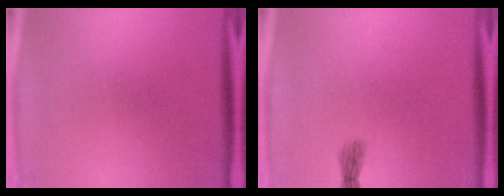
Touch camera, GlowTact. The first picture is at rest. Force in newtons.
{"total": 1.4}